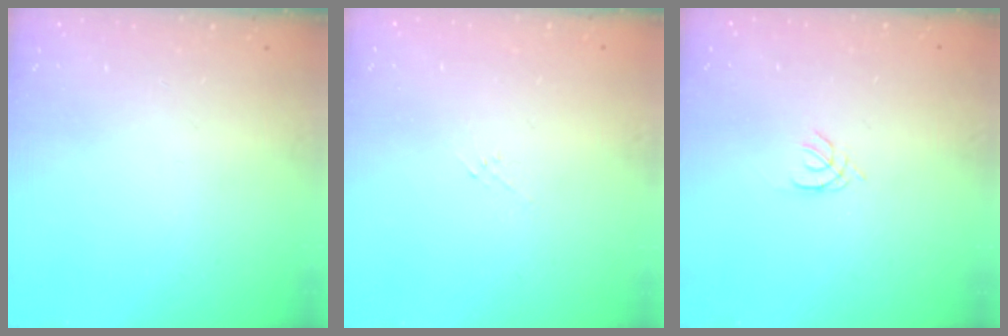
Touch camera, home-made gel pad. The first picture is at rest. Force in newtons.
{"total": 2.1, "press": 2.0, "slide": 0.6}
{"total": 1.2, "press": 1.2, "slide": 0.3}